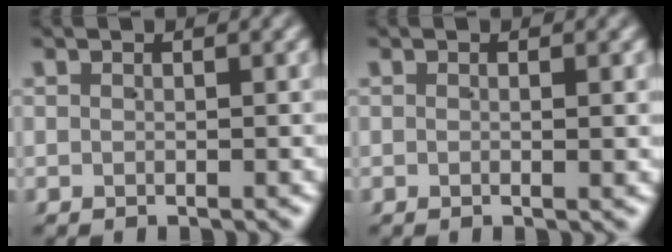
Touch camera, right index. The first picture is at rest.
{"total": 0.6, "force": [0.1, 0.0, 0.6], "torque": [-0.007, 0.001, 0.001]}